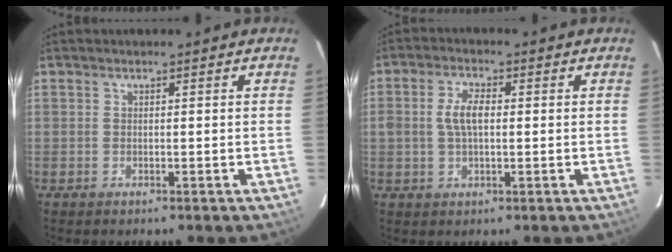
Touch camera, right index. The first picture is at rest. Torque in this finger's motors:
{"motor_torque": [0.19, -0.03, 0.16, 0.09]}